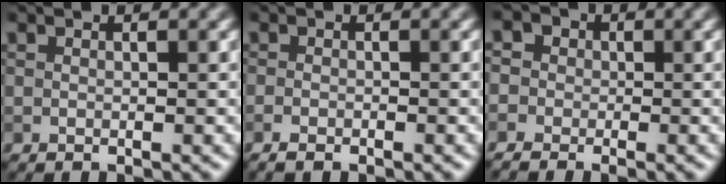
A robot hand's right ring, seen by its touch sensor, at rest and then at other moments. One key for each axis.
{"total": 1.7, "fx": -1.2, "fy": 0.5, "fz": 1.2, "tx": -0.027, "ty": 0.000, "tz": -0.015}
{"total": 3.5, "fx": -1.2, "fy": 2.9, "fz": 1.6, "tx": -0.023, "ty": 0.015, "tz": -0.029}